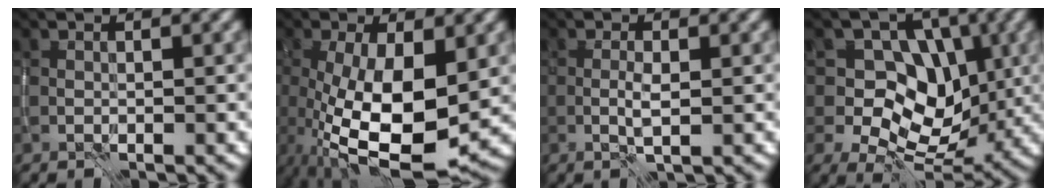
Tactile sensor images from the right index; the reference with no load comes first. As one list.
[{"total": 11.5, "force": [-1.9, 4.6, 10.4], "torque": [-0.192, -0.020, -0.029]}, {"total": 1.5, "force": [-0.3, 0.2, 1.5], "torque": [-0.031, 0.000, -0.005]}, {"total": 7.6, "force": [0.6, 6.1, 4.5], "torque": [-0.054, -0.003, -0.001]}]